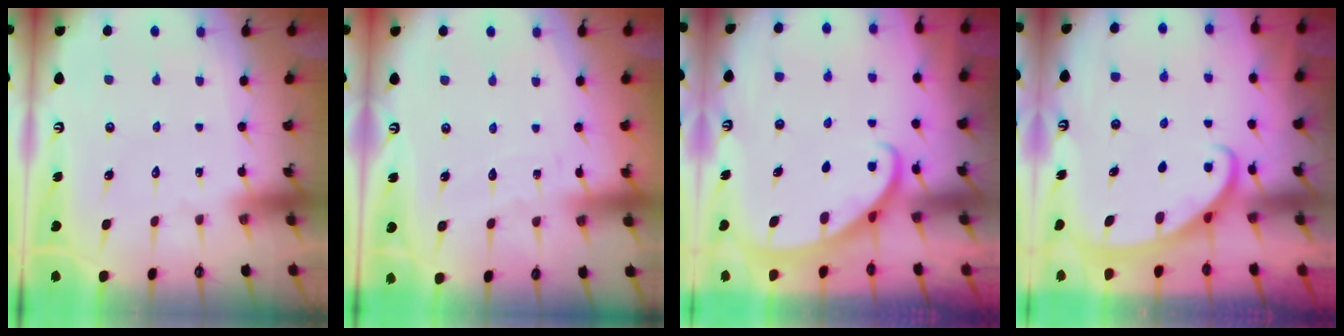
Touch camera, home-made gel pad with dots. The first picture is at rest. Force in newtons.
{"total": 2.5, "press": 2.5, "slide": 0.2}
{"total": 2.2, "press": 2.2, "slide": 0.2}
{"total": 2.5, "press": 2.5, "slide": 0.4}